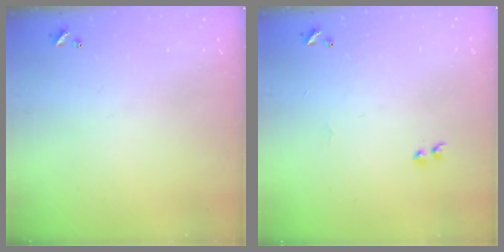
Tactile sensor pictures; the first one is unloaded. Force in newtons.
{"total": 1.2, "press": 1.1, "slide": 0.5}